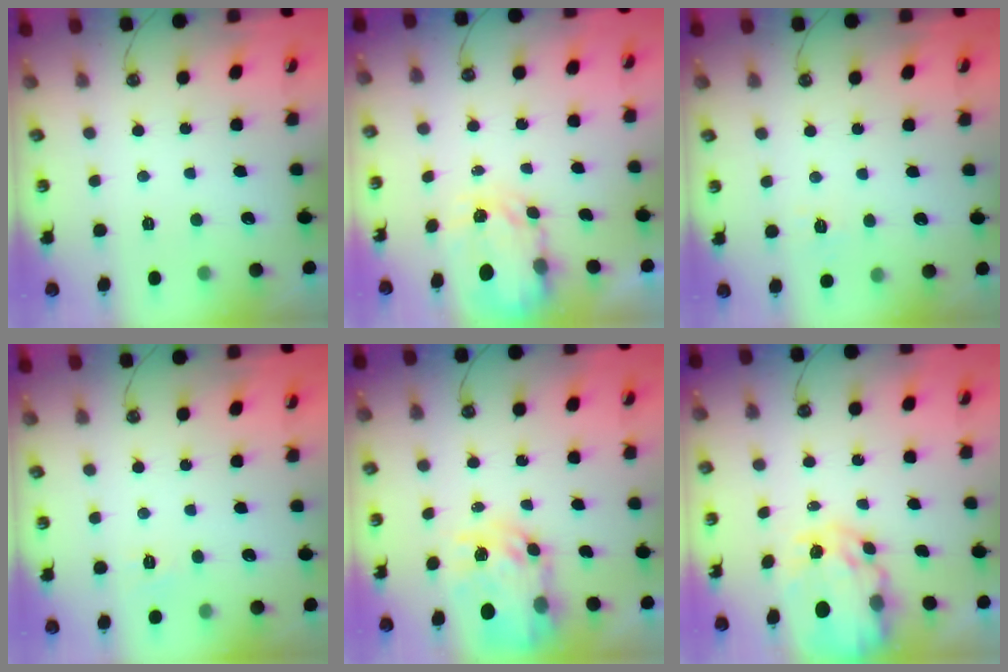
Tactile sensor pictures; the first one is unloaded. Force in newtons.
{"total": 4.0, "press": 3.9, "slide": 0.5}
{"total": 5.5, "press": 5.5, "slide": 0.5}
{"total": 4.6, "press": 4.5, "slide": 0.5}
{"total": 10.4, "press": 10.4, "slide": 0.9}
{"total": 9.3, "press": 9.3, "slide": 0.8}